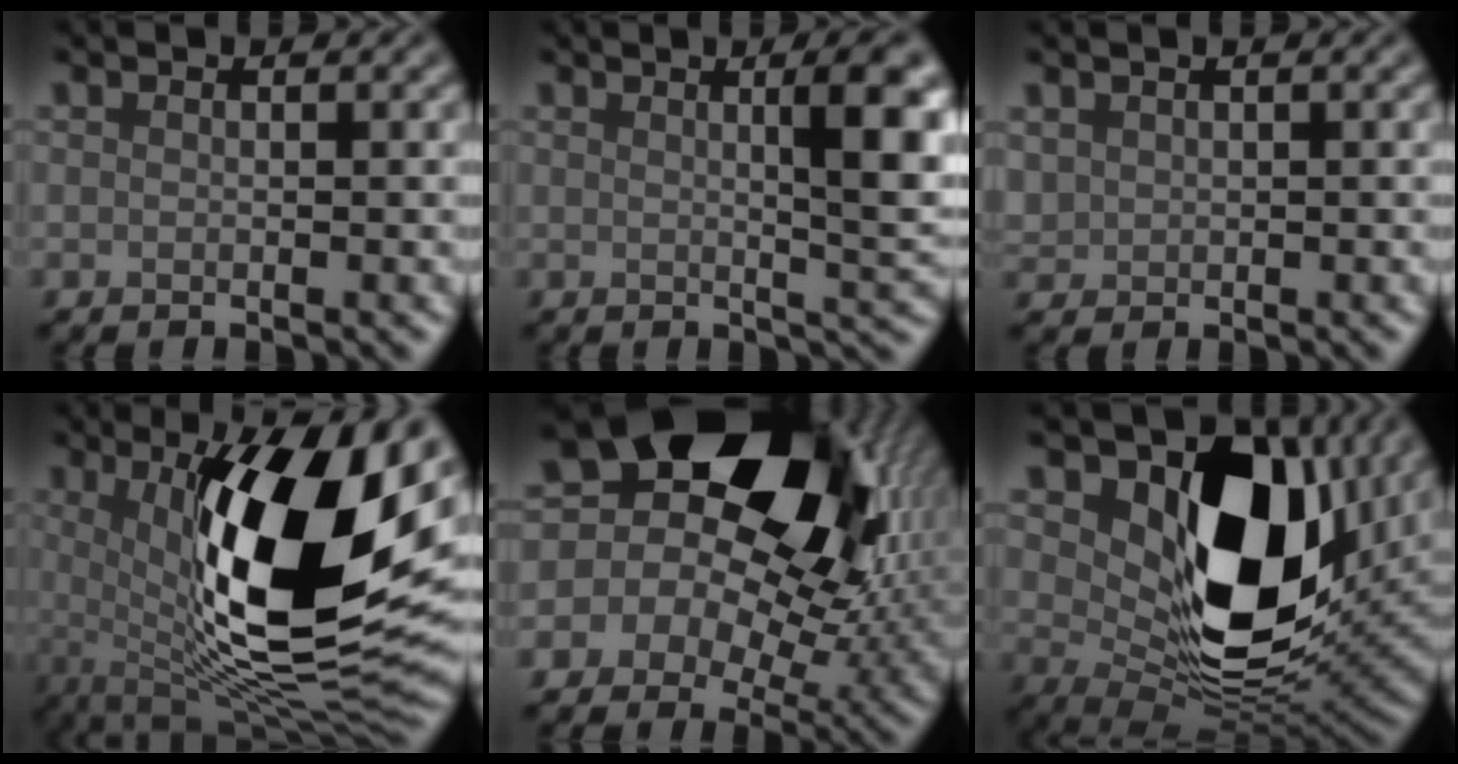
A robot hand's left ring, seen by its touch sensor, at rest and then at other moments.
{"total": 4.5, "force": [0.9, 0.7, 4.4], "torque": [-0.059, 0.005, 0.017]}
{"total": 1.6, "force": [0.6, 1.4, 0.3], "torque": [-0.013, 0.006, 0.016]}
{"total": 14.0, "force": [2.1, 4.6, 13.0], "torque": [-0.208, -0.011, 0.038]}
{"total": 20.4, "force": [6.6, 14.4, 12.9], "torque": [-0.195, 0.059, 0.097]}
{"total": 13.9, "force": [4.3, 8.1, 10.4], "torque": [-0.154, -0.011, 0.086]}